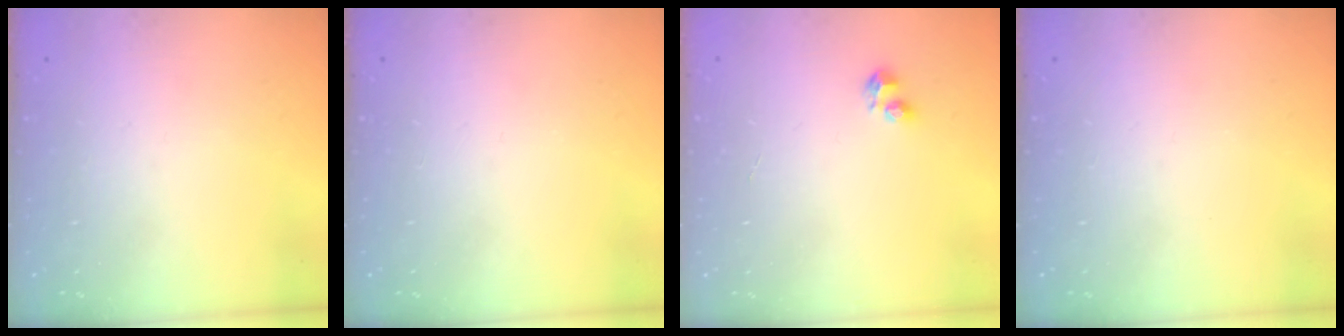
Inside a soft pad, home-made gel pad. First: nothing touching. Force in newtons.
{"total": 0.0}
{"total": 3.1, "press": 3.1, "slide": 0.5}
{"total": 0.0}